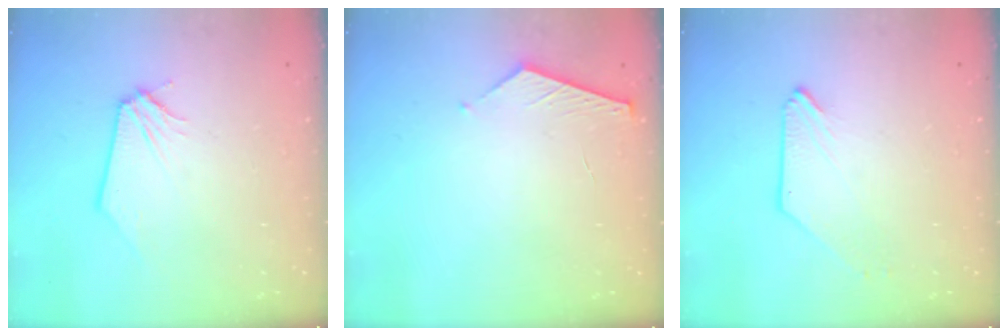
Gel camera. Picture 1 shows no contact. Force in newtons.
{"total": 5.5, "press": 5.5, "slide": 0.6}
{"total": 0.0}